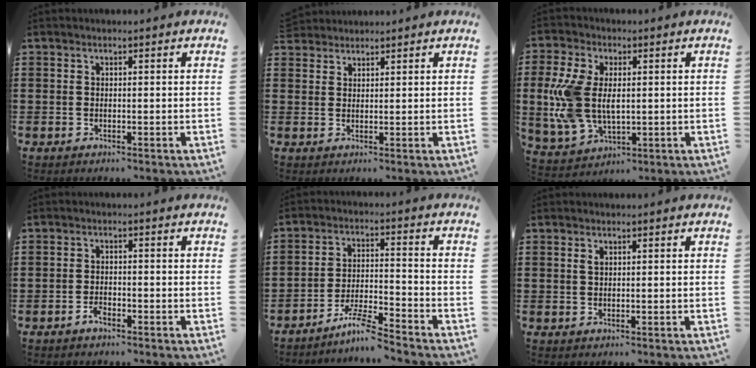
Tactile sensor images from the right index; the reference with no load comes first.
{"total": 1.9, "force": [1.8, 0.5, -0.3], "torque": [0.001, 0.004, 0.037]}
{"total": 10.2, "force": [0.8, 6.3, 7.9], "torque": [-0.200, 0.003, 0.009]}
{"total": 1.7, "force": [-1.4, 0.6, 0.8], "torque": [-0.018, 0.001, -0.027]}
{"total": 6.4, "force": [-5.7, 0.1, 3.0], "torque": [-0.064, -0.004, -0.109]}
{"total": 0.8, "force": [0.3, 0.5, 0.6], "torque": [-0.013, 0.002, 0.006]}